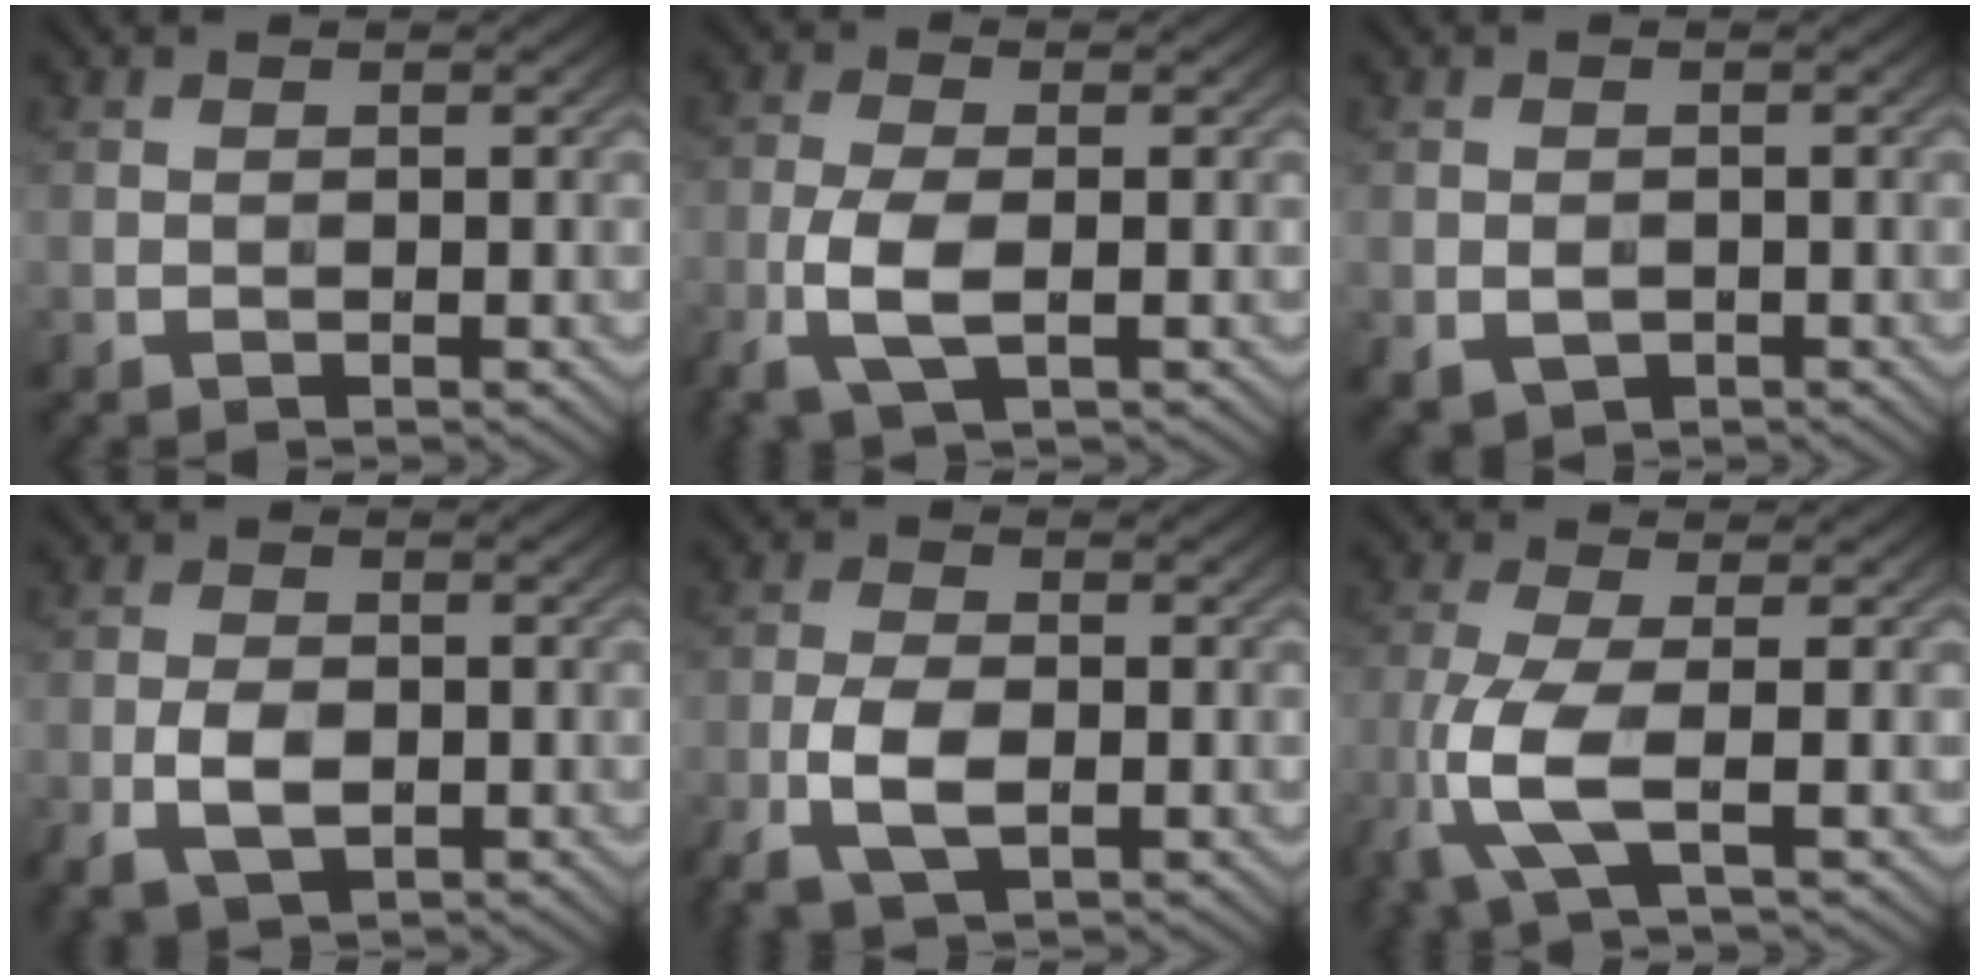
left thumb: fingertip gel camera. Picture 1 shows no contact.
{"total": 5.6, "force": [-1.9, 2.2, 4.7], "torque": [-0.116, -0.004, -0.045]}
{"total": 2.2, "force": [-0.7, 1.7, 1.3], "torque": [-0.028, -0.010, -0.010]}
{"total": 4.5, "force": [-1.4, 2.7, 3.4], "torque": [-0.074, -0.008, -0.028]}
{"total": 6.3, "force": [-2.4, 3.0, 4.9], "torque": [-0.116, -0.007, -0.052]}
{"total": 7.2, "force": [-2.4, 1.9, 6.5], "torque": [-0.156, -0.001, -0.062]}